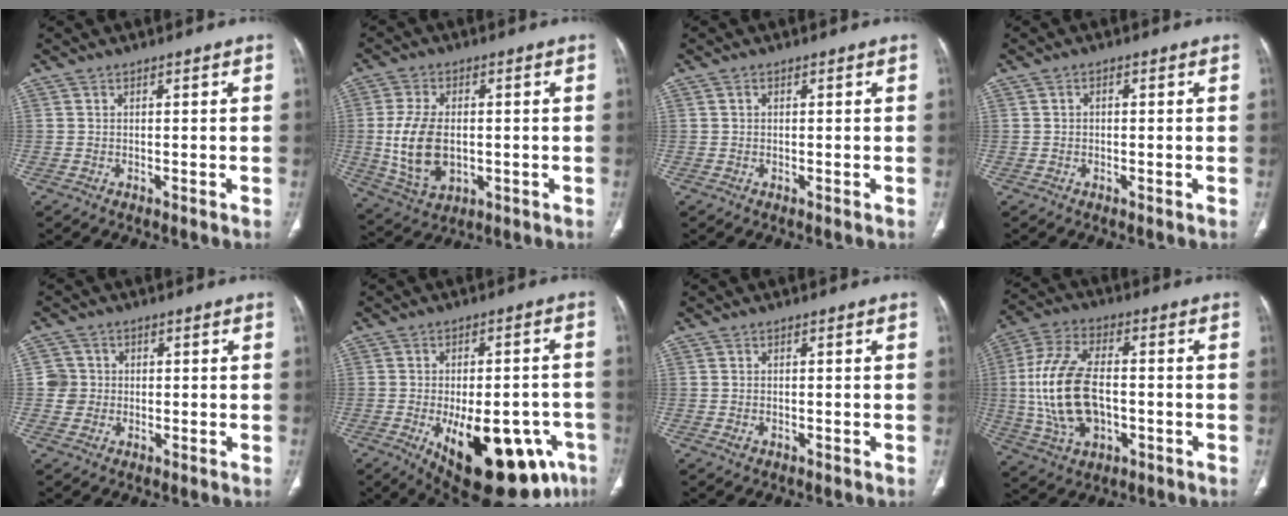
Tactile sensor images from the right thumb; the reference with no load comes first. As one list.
[{"total": 12.1, "force": [-0.6, 7.5, 9.4], "torque": [-0.184, -0.004, 0.001]}, {"total": 0.5, "force": [0.1, 0.4, 0.3], "torque": [-0.001, 0.002, 0.001]}, {"total": 1.0, "force": [0.0, 0.8, 0.6], "torque": [-0.006, 0.004, -0.002]}, {"total": 3.9, "force": [0.1, 3.9, 0.3], "torque": [0.024, 0.008, 0.000]}, {"total": 24.3, "force": [-9.7, 11.1, 19.3], "torque": [-0.209, 0.010, -0.113]}, {"total": 1.0, "force": [-0.3, 0.7, 0.6], "torque": [-0.015, 0.005, -0.001]}, {"total": 17.3, "force": [-1.3, 9.8, 14.2], "torque": [-0.289, 0.016, -0.017]}]